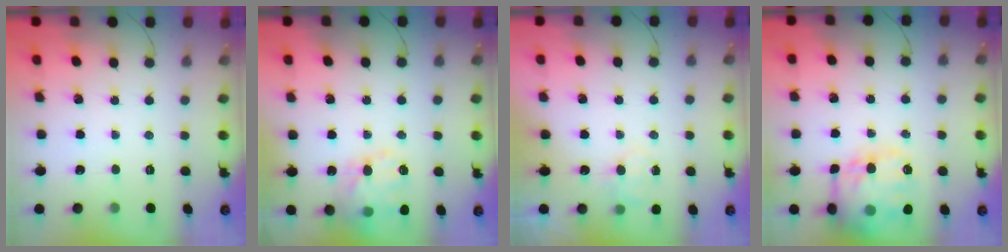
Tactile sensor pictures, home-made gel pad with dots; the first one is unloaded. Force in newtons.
{"total": 17.1, "press": 16.8, "slide": 2.9}
{"total": 5.2, "press": 5.1, "slide": 1.2}
{"total": 20.0, "press": 19.7, "slide": 3.4}